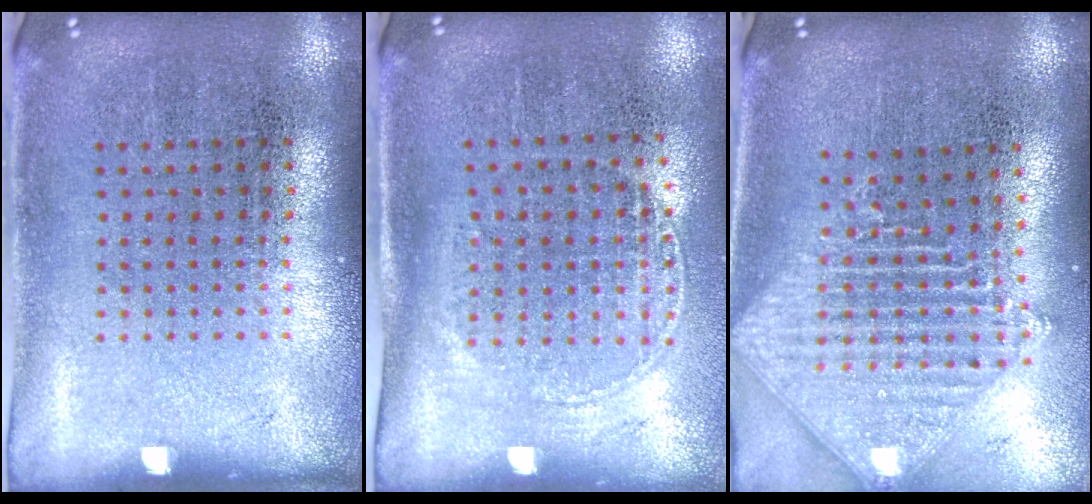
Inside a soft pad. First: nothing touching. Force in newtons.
{"total": 1.5, "press": 1.2, "slide": 0.8}
{"total": 2.0, "press": 1.7, "slide": 1.1}